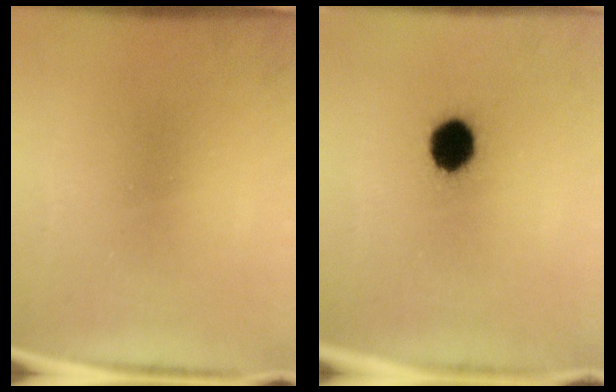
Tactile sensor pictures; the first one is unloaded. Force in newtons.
{"total": 8.4}